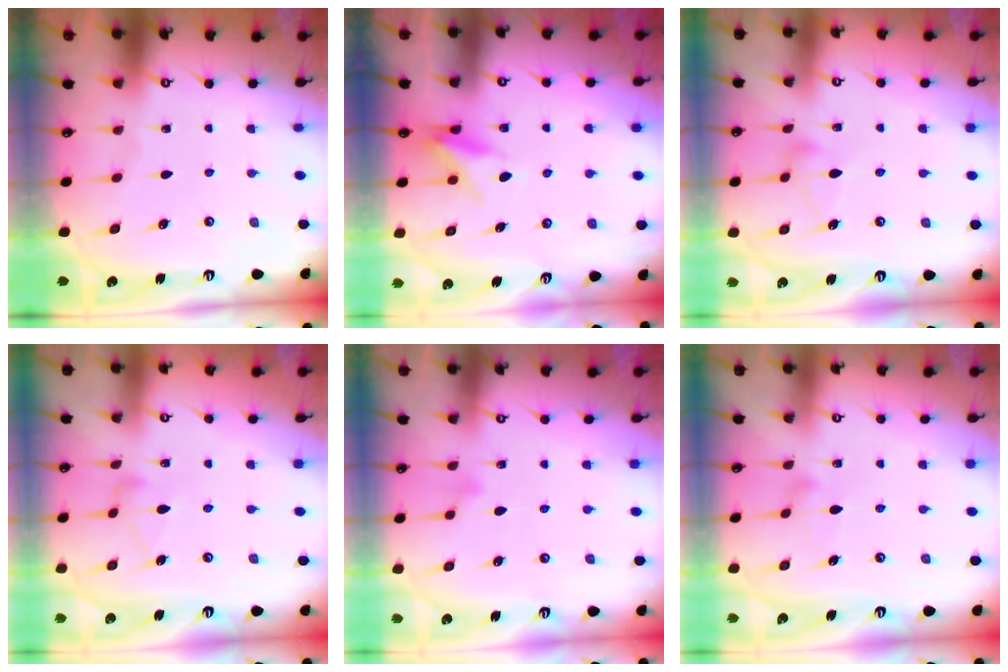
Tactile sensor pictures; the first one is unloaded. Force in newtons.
{"total": 9.0, "press": 8.9, "slide": 1.3}
{"total": 6.2, "press": 6.2, "slide": 0.4}
{"total": 7.5, "press": 7.5, "slide": 0.3}
{"total": 6.7, "press": 6.5, "slide": 1.4}
{"total": 7.8, "press": 7.8, "slide": 0.4}